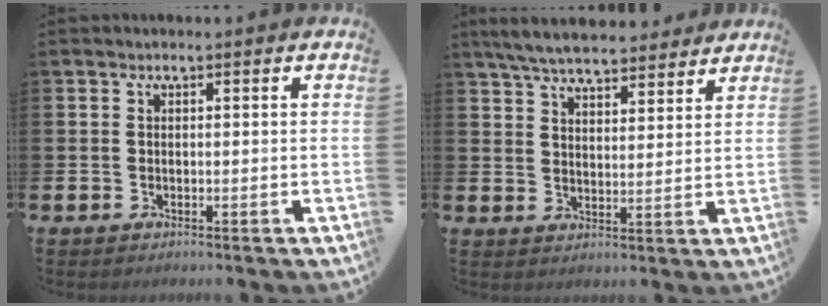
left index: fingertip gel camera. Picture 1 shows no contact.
{"total": 6.4, "force": [6.1, 1.1, 1.5], "torque": [-0.046, -0.031, 0.110]}